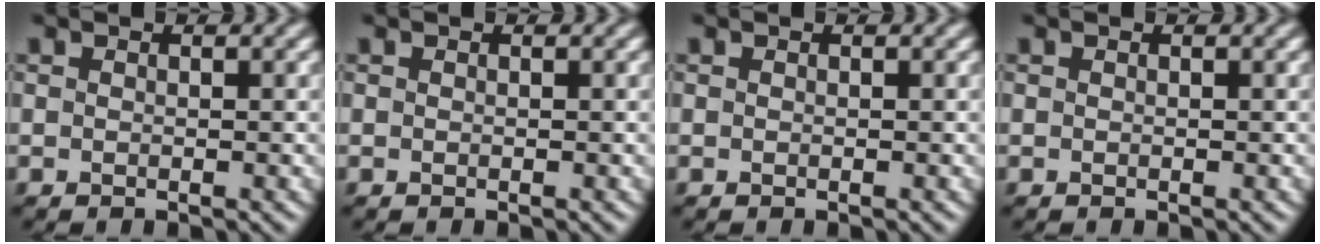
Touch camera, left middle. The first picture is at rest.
{"total": 0.0}
{"total": 0.0}
{"total": 0.0}